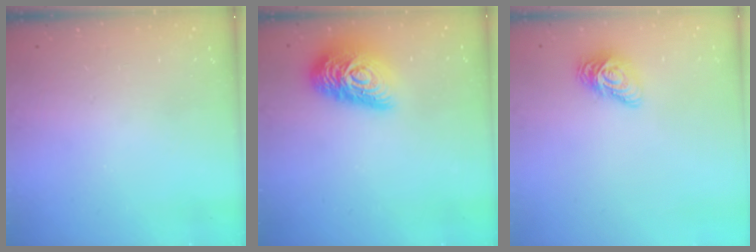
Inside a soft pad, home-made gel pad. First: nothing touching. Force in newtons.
{"total": 16.1, "press": 16.1, "slide": 1.1}
{"total": 9.4, "press": 9.4, "slide": 0.5}